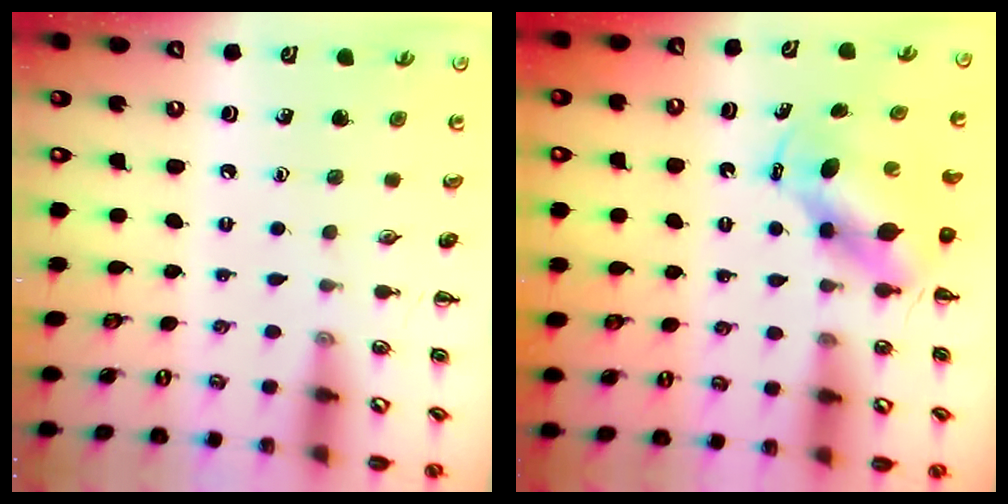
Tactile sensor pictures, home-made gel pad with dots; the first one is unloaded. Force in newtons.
{"total": 5.5, "press": 5.4, "slide": 1.2}